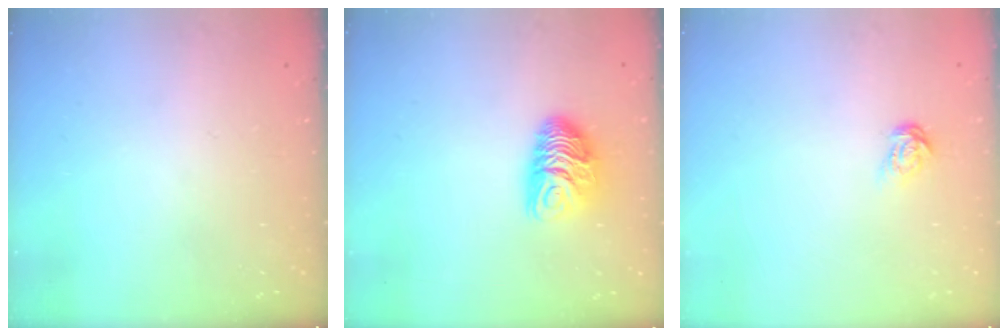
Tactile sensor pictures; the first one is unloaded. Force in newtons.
{"total": 8.8, "press": 8.8, "slide": 0.3}
{"total": 4.3, "press": 4.3, "slide": 0.4}